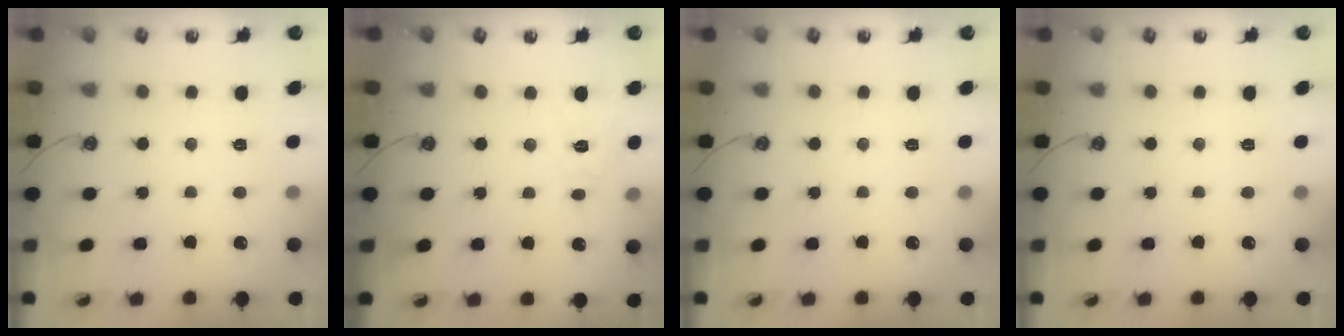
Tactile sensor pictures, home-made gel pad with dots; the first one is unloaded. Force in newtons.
{"total": 6.0, "press": 5.9, "slide": 0.4}
{"total": 0.0}
{"total": 0.0}